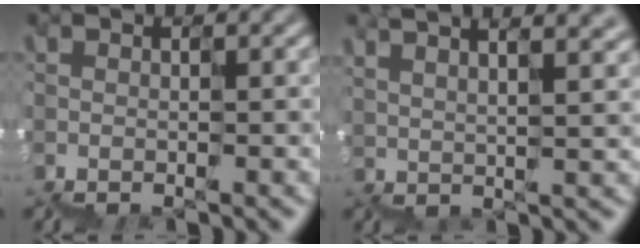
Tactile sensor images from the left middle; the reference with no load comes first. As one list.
[{"total": 7.5, "force": [4.2, 3.1, 5.4], "torque": [-0.027, 0.029, 0.064]}]